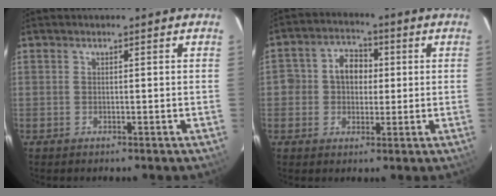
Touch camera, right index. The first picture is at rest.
{"total": 6.9, "force": [0.2, 6.0, 3.5], "torque": [-0.059, 0.024, 0.002]}